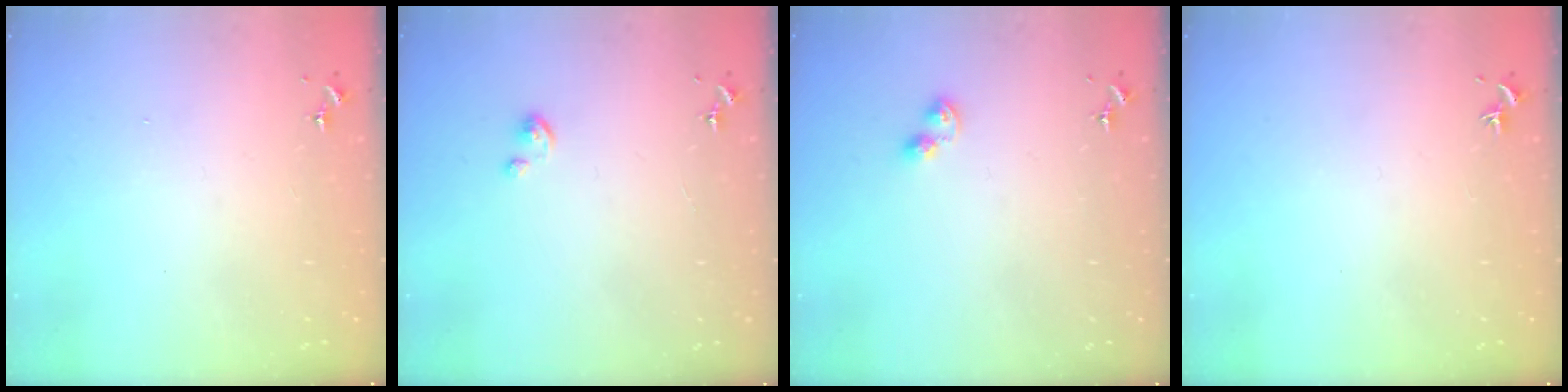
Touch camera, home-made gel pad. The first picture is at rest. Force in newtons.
{"total": 1.9, "press": 1.9, "slide": 0.2}
{"total": 3.8, "press": 3.7, "slide": 0.6}
{"total": 0.0}